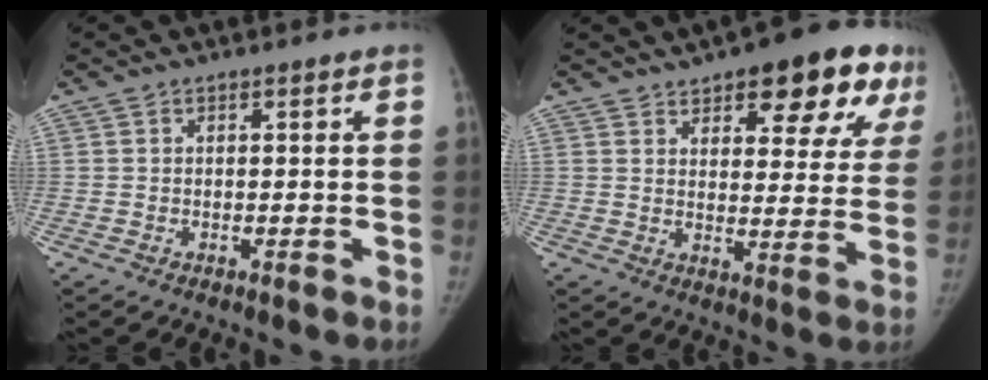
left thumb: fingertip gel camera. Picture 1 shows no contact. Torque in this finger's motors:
{"motor_torque": [0.31, 0.25, 0.98, -1.17, 0.08]}